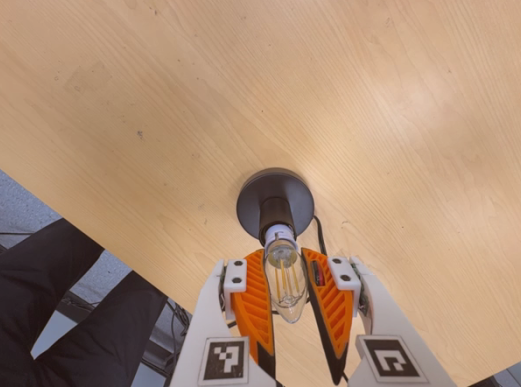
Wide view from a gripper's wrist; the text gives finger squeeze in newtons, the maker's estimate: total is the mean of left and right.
{"total": 13.4, "left": 12.6, "right": 14.2}